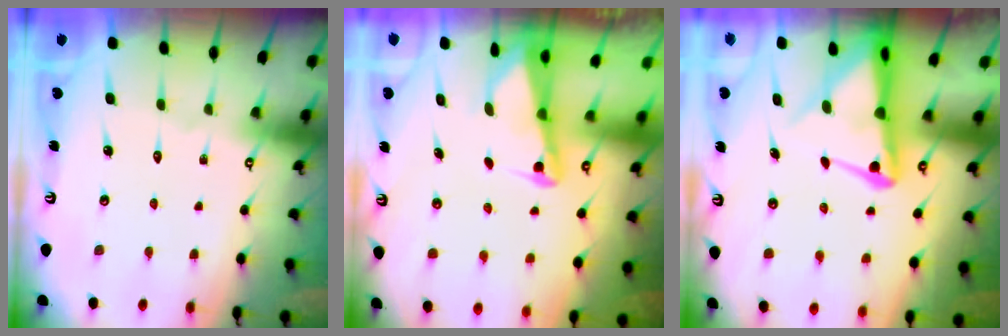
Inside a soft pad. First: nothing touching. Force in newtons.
{"total": 2.7, "press": 2.6, "slide": 0.6}
{"total": 6.6, "press": 6.6, "slide": 0.7}